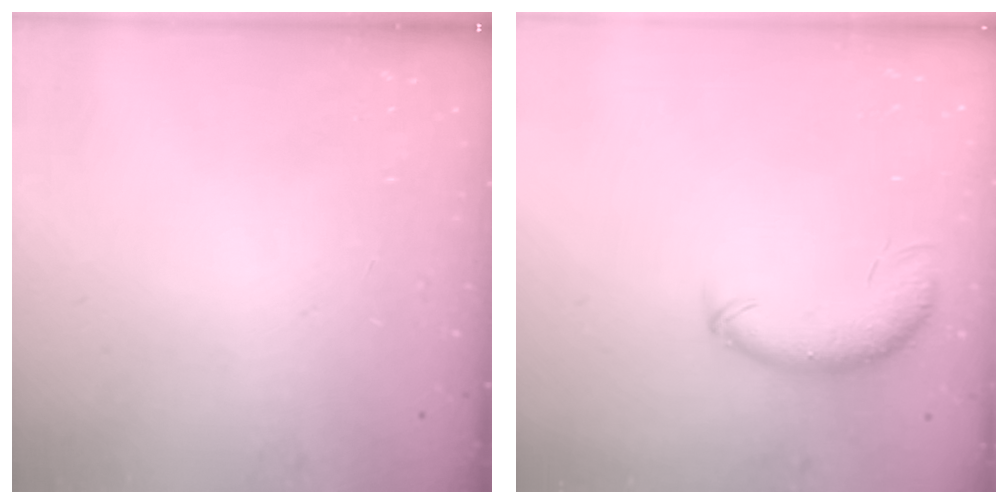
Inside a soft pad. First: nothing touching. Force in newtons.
{"total": 8.7, "press": 8.6, "slide": 1.6}